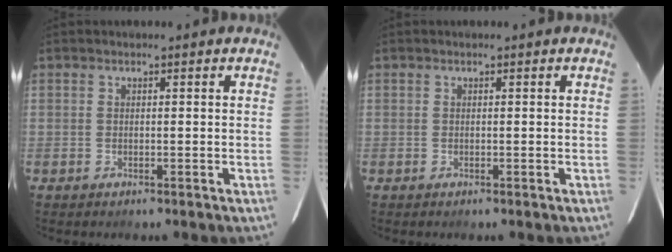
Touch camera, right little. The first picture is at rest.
{"total": 0.0}